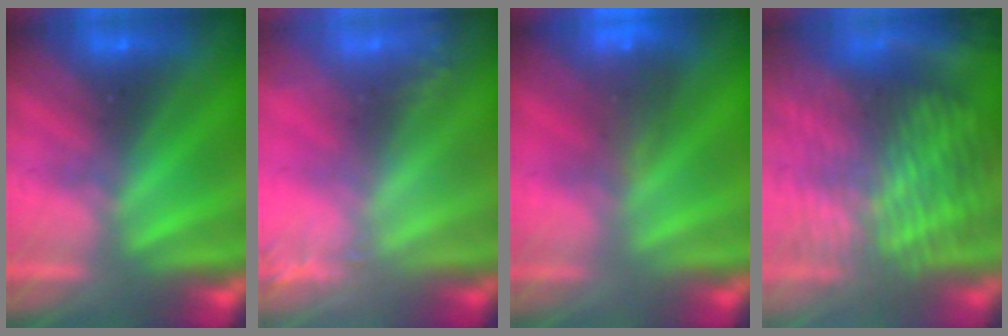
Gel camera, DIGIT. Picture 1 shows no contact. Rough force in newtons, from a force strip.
{"total": 2.5}
{"total": 8.4}
{"total": 8.9}